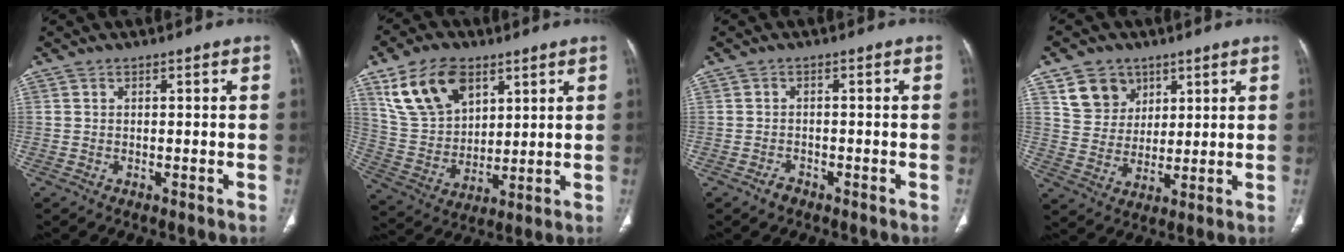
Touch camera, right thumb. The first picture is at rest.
{"total": 15.0, "force": [7.9, 9.4, 8.7], "torque": [-0.135, -0.023, 0.165]}
{"total": 1.7, "force": [-1.2, 1.0, 0.6], "torque": [-0.013, 0.006, -0.021]}
{"total": 8.9, "force": [4.8, 7.1, 2.5], "torque": [-0.013, -0.023, 0.093]}